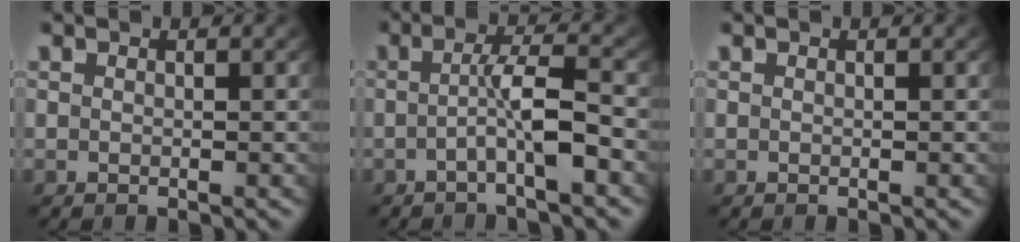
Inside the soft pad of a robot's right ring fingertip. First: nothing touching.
{"total": 3.5, "force": [-1.4, 0.2, 3.2], "torque": [-0.057, -0.005, -0.021]}
{"total": 0.0}